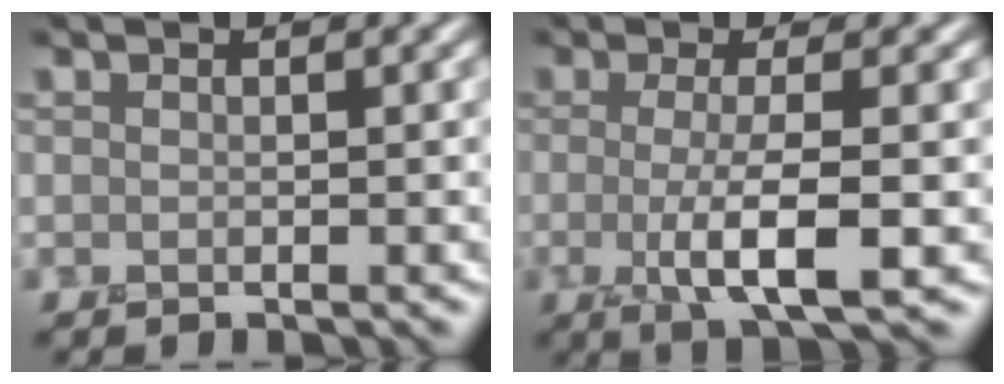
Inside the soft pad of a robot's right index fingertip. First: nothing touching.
{"total": 4.8, "force": [-0.4, 1.3, 4.6], "torque": [-0.087, -0.009, -0.007]}